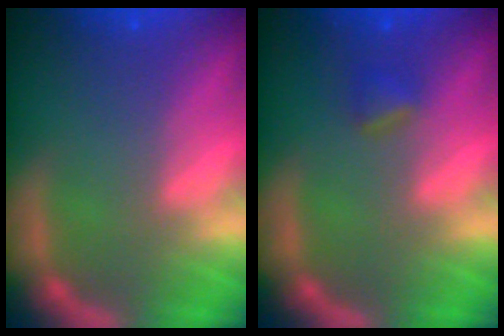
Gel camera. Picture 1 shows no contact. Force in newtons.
{"total": 1.4}